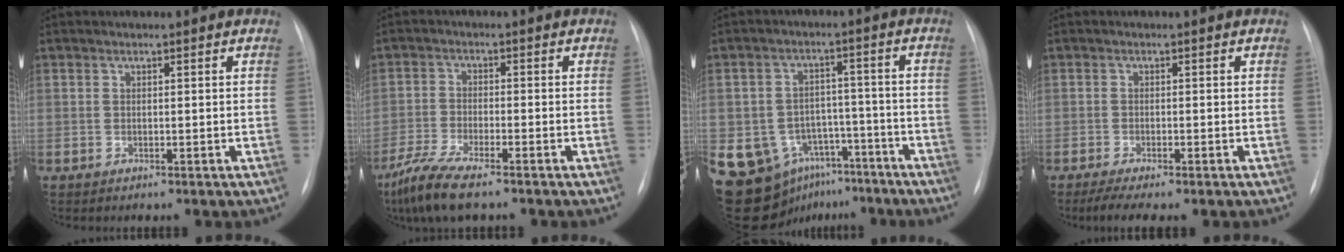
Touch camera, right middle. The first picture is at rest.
{"total": 7.6, "force": [-5.7, 1.1, 4.9], "torque": [-0.106, -0.022, -0.103]}
{"total": 15.3, "force": [-8.7, 11.5, 5.0], "torque": [-0.089, 0.043, -0.115]}
{"total": 4.9, "force": [-3.6, 0.8, 3.2], "torque": [-0.055, -0.014, -0.054]}